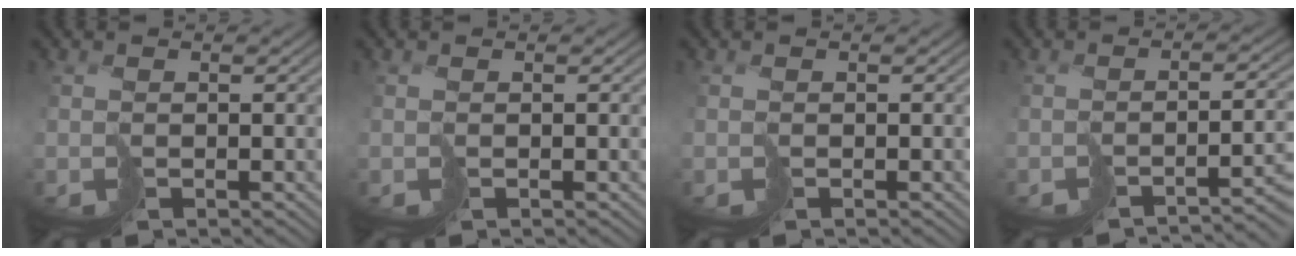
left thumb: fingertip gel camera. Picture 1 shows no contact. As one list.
[{"total": 0.0}, {"total": 0.0}, {"total": 5.1, "force": [-4.0, 0.6, 3.1], "torque": [-0.034, -0.012, -0.058]}]